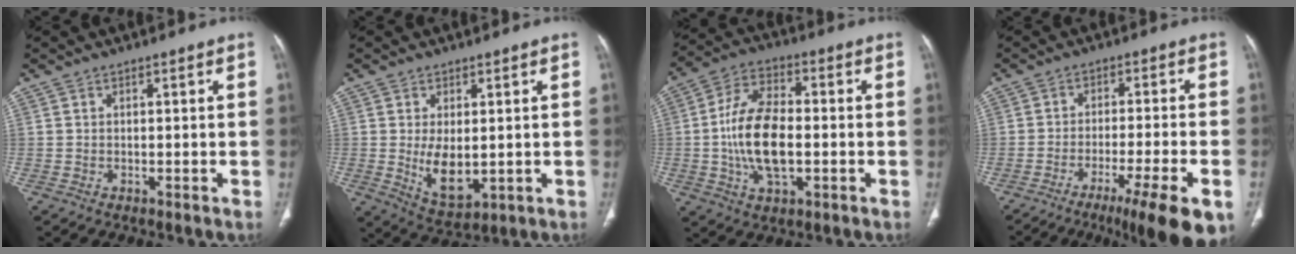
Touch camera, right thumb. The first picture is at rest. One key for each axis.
{"total": 7.7, "fx": -0.2, "fy": 4.1, "fz": 6.5, "tx": -0.100, "ty": -0.021, "tz": 0.015}
{"total": 14.4, "fx": -1.5, "fy": 7.5, "fz": 12.2, "tx": -0.234, "ty": 0.014, "tz": -0.028}
{"total": 13.2, "fx": -7.6, "fy": 1.1, "fz": 10.8, "tx": -0.145, "ty": 0.012, "tz": -0.114}